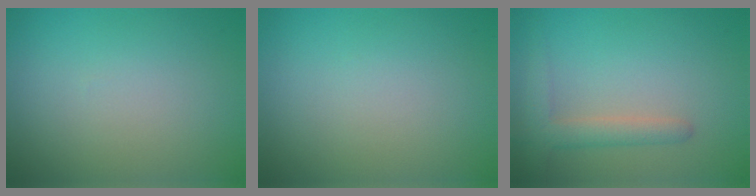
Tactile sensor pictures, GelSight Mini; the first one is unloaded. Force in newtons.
{"total": 0.0}
{"total": 2.9, "press": 2.9, "slide": 0.2}